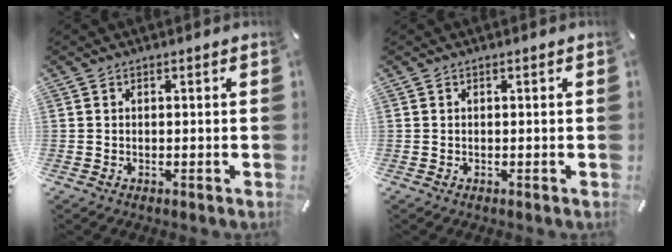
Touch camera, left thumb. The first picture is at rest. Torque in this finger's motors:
{"motor_torque": [-0.25, 0.26, 0.00, 0.00, 0.00]}